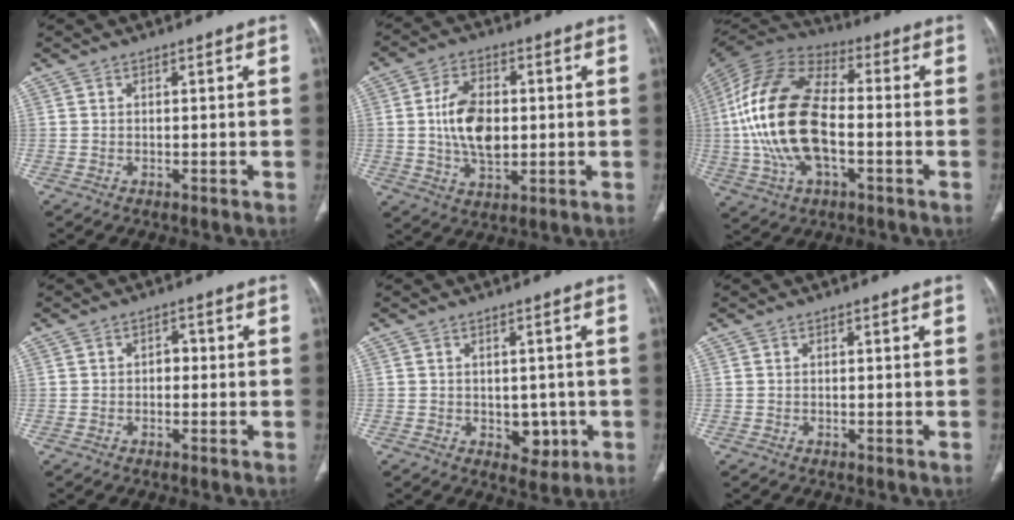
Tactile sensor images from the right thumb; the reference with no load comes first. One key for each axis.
{"total": 10.8, "fx": 0.3, "fy": 6.6, "fz": 8.5, "tx": -0.140, "ty": 0.001, "tz": 0.010}
{"total": 21.8, "fx": -1.9, "fy": 11.4, "fz": 18.5, "tx": -0.383, "ty": 0.020, "tz": -0.036}
{"total": 2.0, "fx": -0.2, "fy": 1.5, "fz": 1.4, "tx": -0.008, "ty": 0.009, "tz": -0.010}
{"total": 4.7, "fx": -0.9, "fy": 3.4, "fz": 3.1, "tx": -0.012, "ty": -0.002, "tz": -0.002}
{"total": 0.0}